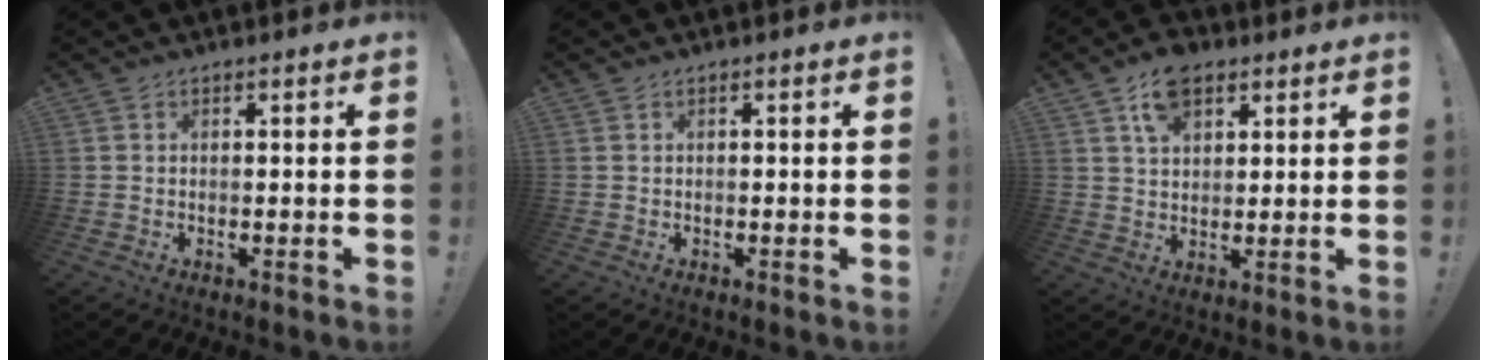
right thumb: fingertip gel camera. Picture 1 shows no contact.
{"total": 0.0}
{"total": 8.6, "force": [4.8, 5.4, 4.7], "torque": [-0.081, -0.007, 0.090]}